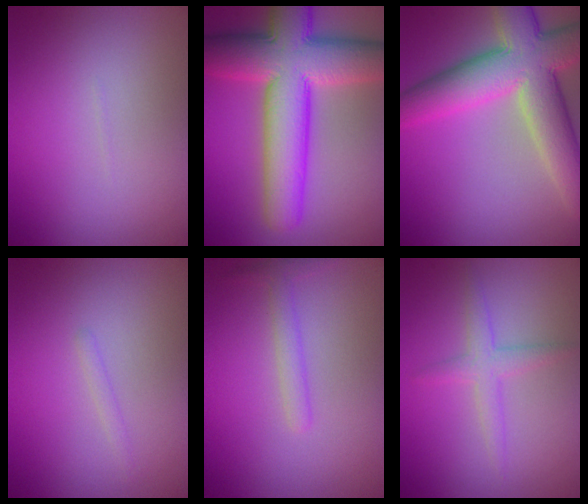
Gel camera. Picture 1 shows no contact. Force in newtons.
{"total": 12.0, "press": 12.0, "slide": 0.6}
{"total": 10.0, "press": 10.0, "slide": 0.5}
{"total": 0.6, "press": 0.6, "slide": 0.0}
{"total": 1.6, "press": 1.6, "slide": 0.1}
{"total": 2.2, "press": 2.2, "slide": 0.1}